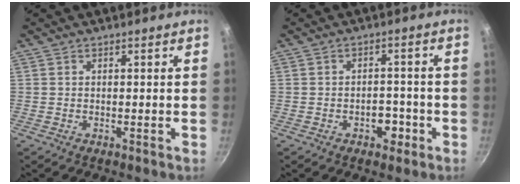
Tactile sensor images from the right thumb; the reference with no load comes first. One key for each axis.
{"total": 4.1, "fx": -1.8, "fy": 2.8, "fz": 2.4, "tx": -0.007, "ty": 0.015, "tz": -0.024}